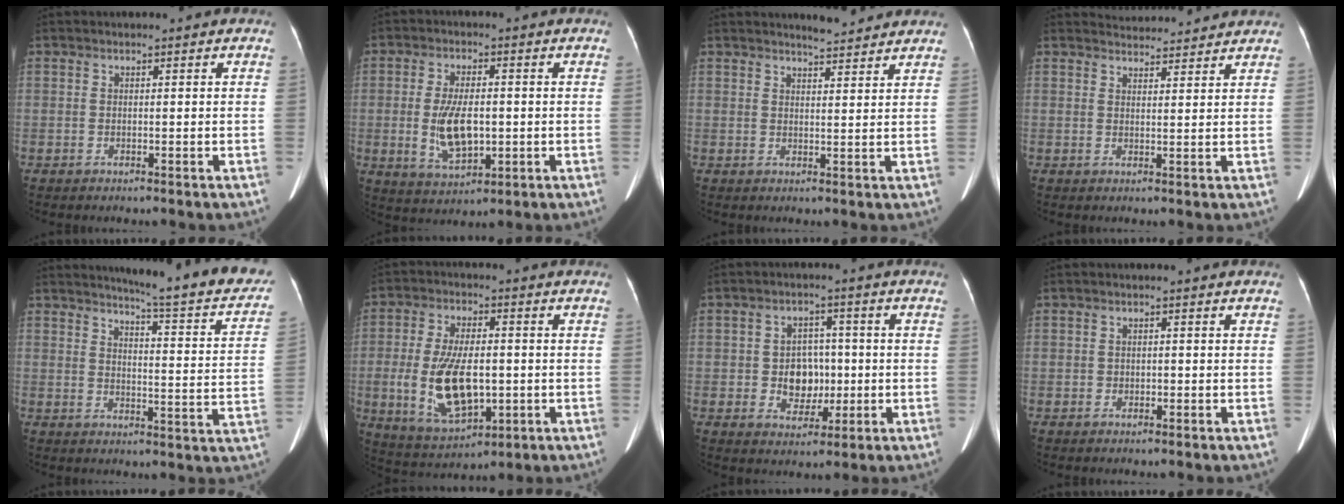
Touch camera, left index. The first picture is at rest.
{"total": 8.1, "force": [-0.9, 3.6, 7.2], "torque": [-0.147, -0.001, -0.007]}
{"total": 4.7, "force": [4.5, 0.4, 1.3], "torque": [-0.026, 0.006, 0.060]}
{"total": 6.7, "force": [6.6, 0.8, 0.7], "torque": [-0.011, 0.022, 0.080]}
{"total": 19.9, "force": [17.4, 1.5, 9.5], "torque": [-0.112, -0.062, 0.195]}
{"total": 12.8, "force": [-1.8, 5.9, 11.2], "torque": [-0.226, -0.005, -0.017]}
{"total": 6.2, "force": [-0.7, 4.8, 3.8], "torque": [-0.066, 0.013, -0.003]}
{"total": 1.0, "force": [-0.3, 0.8, 0.4], "torque": [-0.006, 0.002, -0.004]}